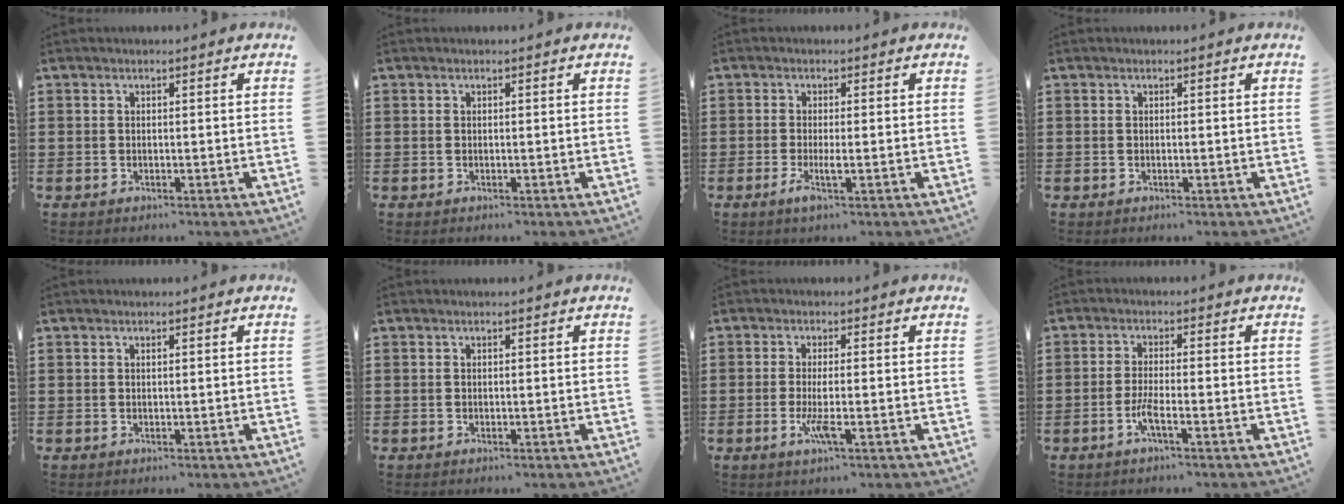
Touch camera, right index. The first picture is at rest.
{"total": 0.0}
{"total": 2.9, "force": [-1.0, 0.1, 2.7], "torque": [-0.060, -0.012, -0.023]}
{"total": 0.0}
{"total": 0.0}
{"total": 0.0}
{"total": 3.6, "force": [-1.1, 0.3, 3.4], "torque": [-0.081, -0.016, -0.027]}
{"total": 3.3, "force": [-1.8, 0.2, 2.8], "torque": [-0.071, -0.009, -0.039]}